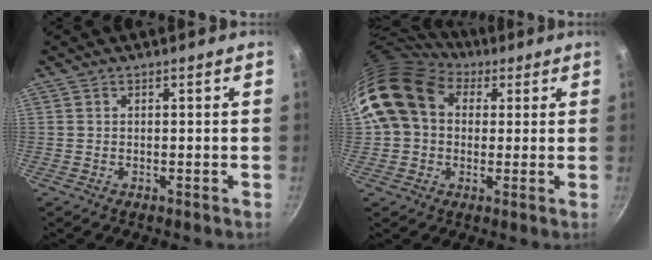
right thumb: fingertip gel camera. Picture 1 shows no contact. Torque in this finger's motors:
{"motor_torque": [-0.37, 1.77, 0.80, -0.59, 0.56]}